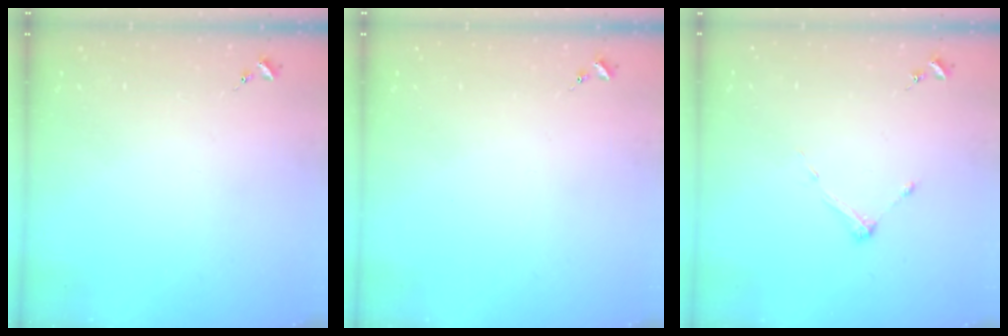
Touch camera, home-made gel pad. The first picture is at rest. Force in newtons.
{"total": 0.0}
{"total": 3.4, "press": 3.4, "slide": 0.4}